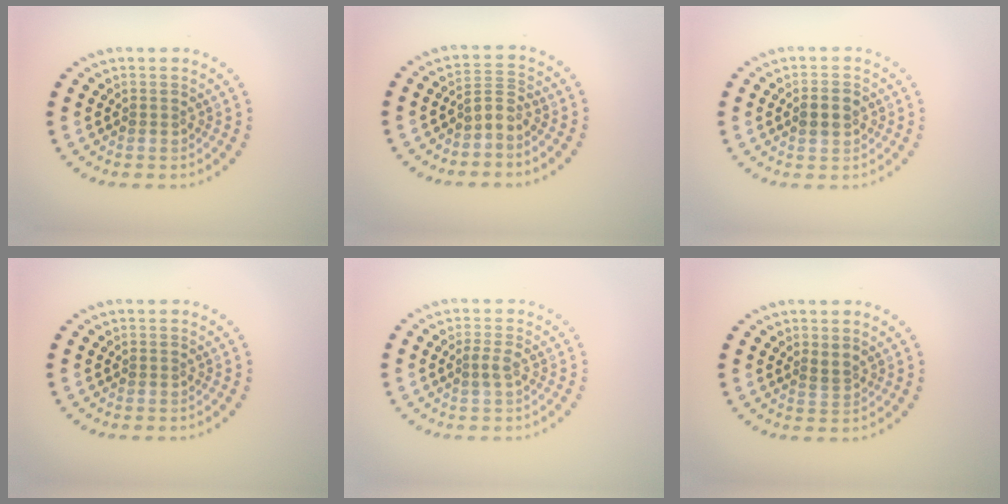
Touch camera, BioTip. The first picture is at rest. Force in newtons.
{"total": 1.9, "press": 1.4, "slide": 1.3}
{"total": 2.0, "press": 2.0, "slide": 0.2}
{"total": 0.0}
{"total": 1.1, "press": 1.0, "slide": 0.4}
{"total": 1.2, "press": 0.8, "slide": 0.8}